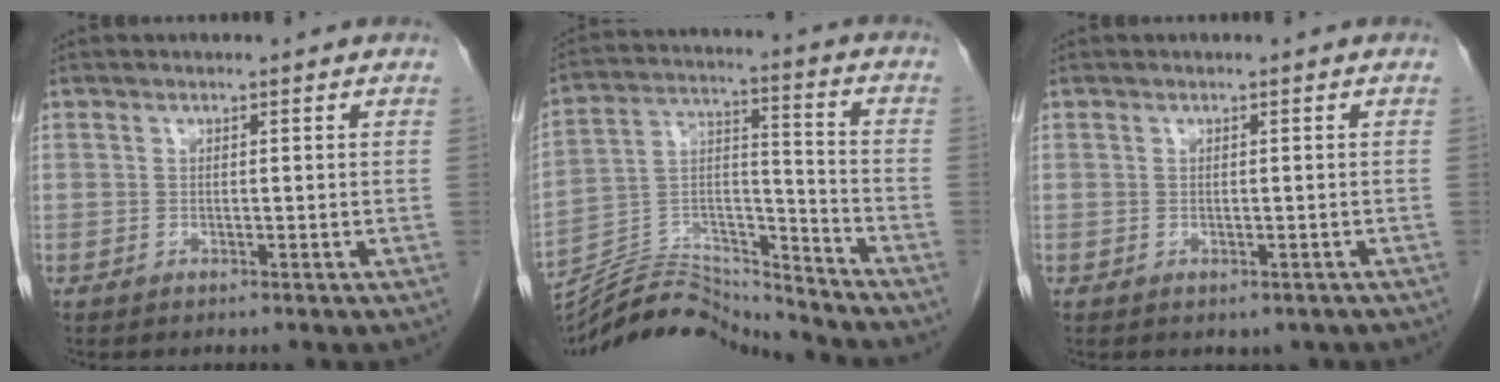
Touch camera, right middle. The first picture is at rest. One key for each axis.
{"total": 15.3, "fx": -15.2, "fy": 0.2, "fz": 1.3, "tx": -0.026, "ty": 0.037, "tz": -0.269}
{"total": 1.3, "fx": -0.7, "fy": 0.9, "fz": 0.5, "tx": -0.005, "ty": 0.000, "tz": -0.003}